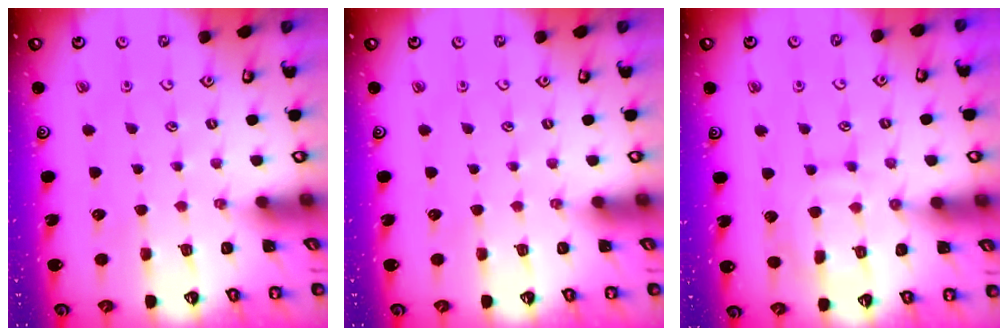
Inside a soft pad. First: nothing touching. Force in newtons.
{"total": 0.0}
{"total": 10.3, "press": 10.2, "slide": 0.7}